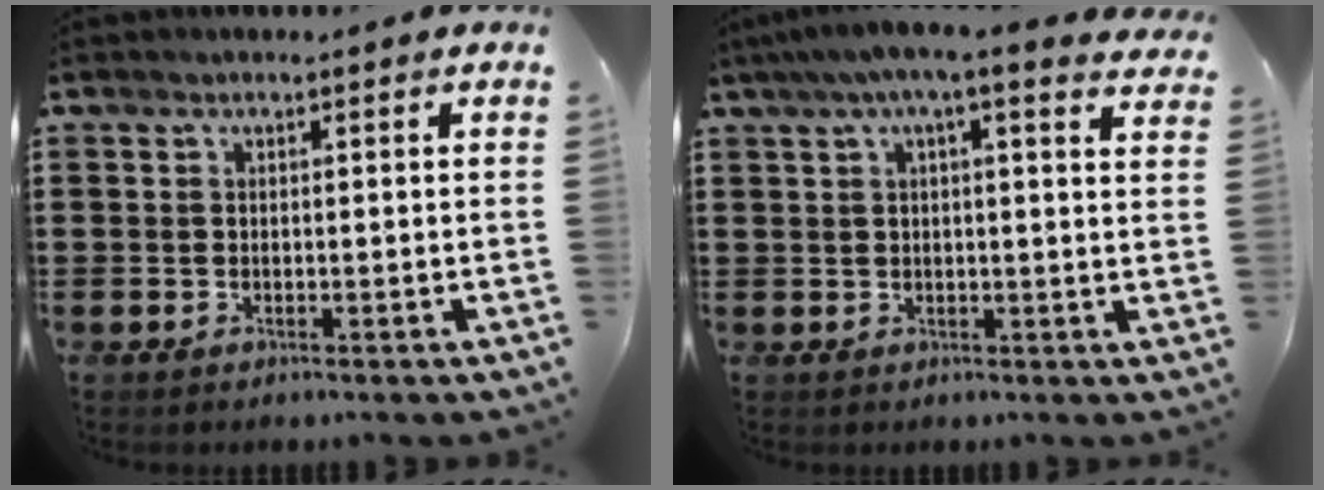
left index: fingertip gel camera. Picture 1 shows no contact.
{"total": 4.9, "force": [3.5, 0.4, 3.4], "torque": [-0.077, -0.003, 0.059]}